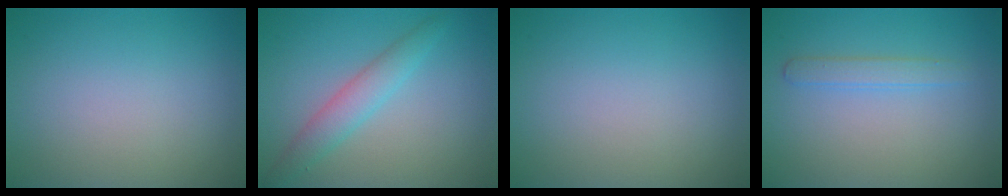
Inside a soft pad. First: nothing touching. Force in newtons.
{"total": 2.8, "press": 2.8, "slide": 0.0}
{"total": 0.0}
{"total": 1.6, "press": 1.6, "slide": 0.1}